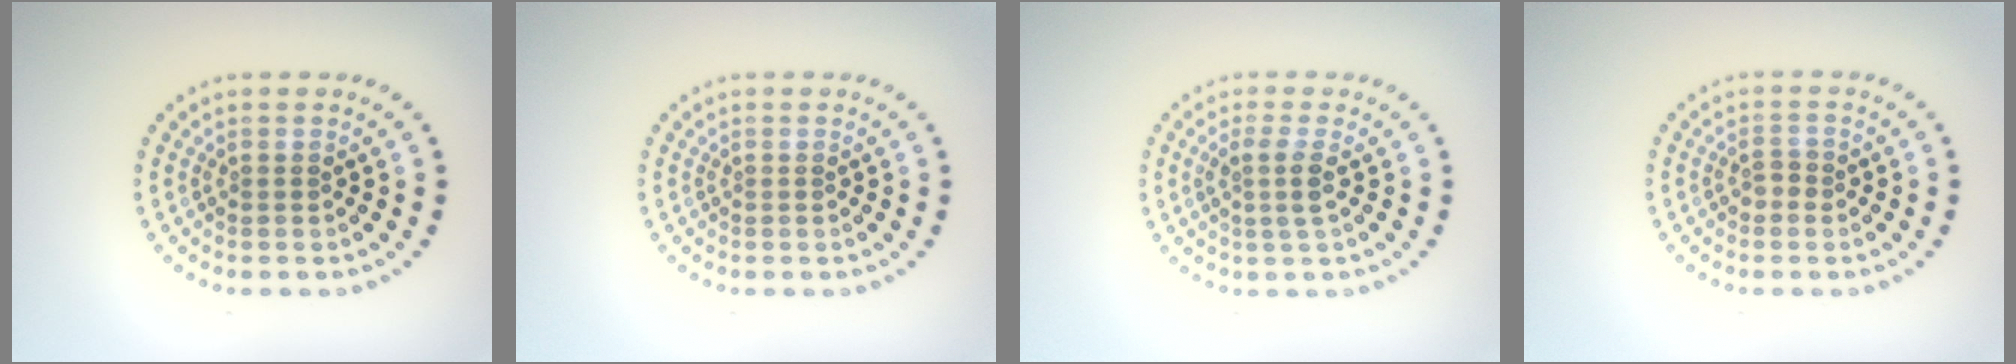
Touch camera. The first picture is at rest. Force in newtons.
{"total": 0.0}
{"total": 1.9, "press": 1.6, "slide": 1.1}
{"total": 1.2, "press": 1.0, "slide": 0.5}